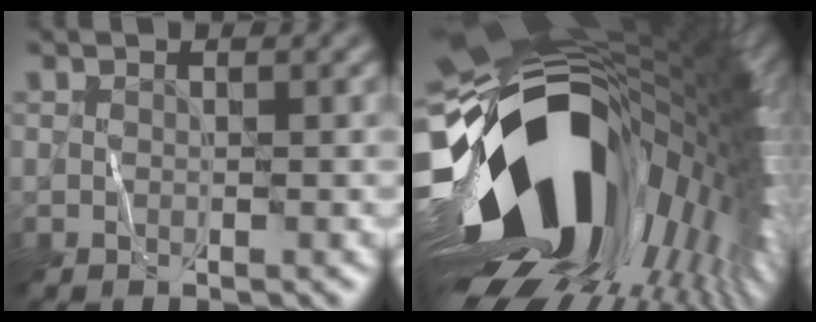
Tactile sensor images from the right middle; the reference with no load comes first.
{"total": 20.0, "force": [-2.0, 11.9, 15.9], "torque": [-0.286, -0.060, -0.017]}